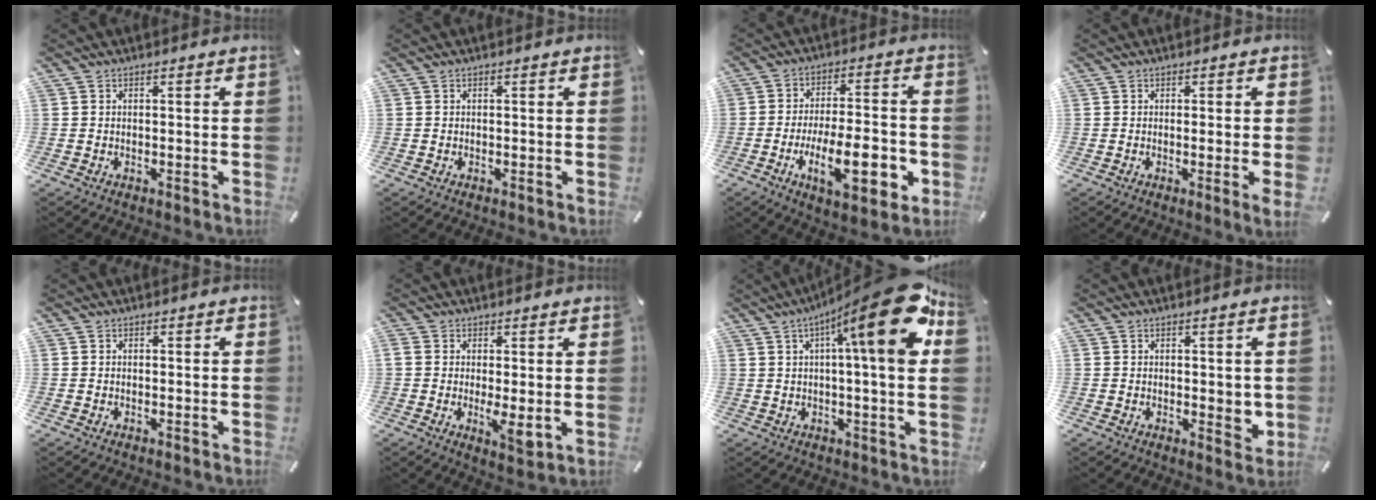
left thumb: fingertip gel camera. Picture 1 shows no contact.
{"total": 0.0}
{"total": 17.2, "force": [-5.3, 6.5, 15.0], "torque": [-0.237, 0.003, -0.080]}
{"total": 3.0, "force": [-0.1, -0.2, 3.0], "torque": [-0.050, -0.011, -0.001]}
{"total": 0.0}
{"total": 5.3, "force": [-0.1, 1.6, 5.1], "torque": [-0.084, -0.016, 0.005]}
{"total": 20.9, "force": [7.0, 2.6, 19.5], "torque": [-0.281, -0.046, 0.087]}
{"total": 3.8, "force": [0.1, 1.9, 3.3], "torque": [-0.034, -0.005, 0.000]}